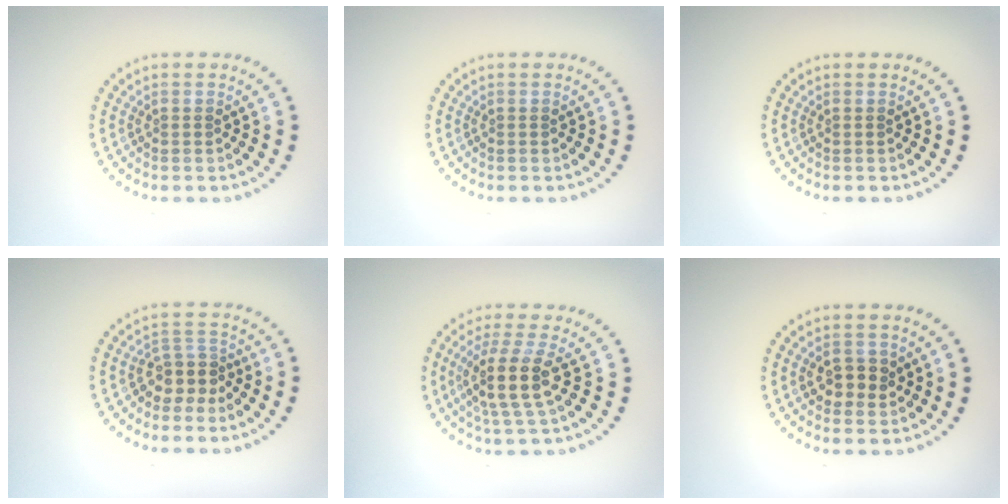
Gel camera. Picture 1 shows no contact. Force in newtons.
{"total": 0.0}
{"total": 0.0}
{"total": 2.6, "press": 2.0, "slide": 1.7}
{"total": 4.1, "press": 3.4, "slide": 2.4}
{"total": 2.4, "press": 2.3, "slide": 0.4}